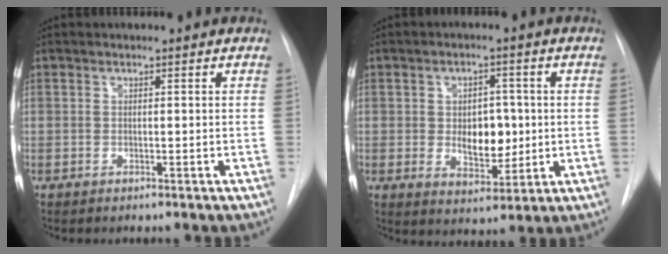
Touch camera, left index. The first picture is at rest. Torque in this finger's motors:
{"motor_torque": [1.18, -0.10, 0.14, 0.08]}